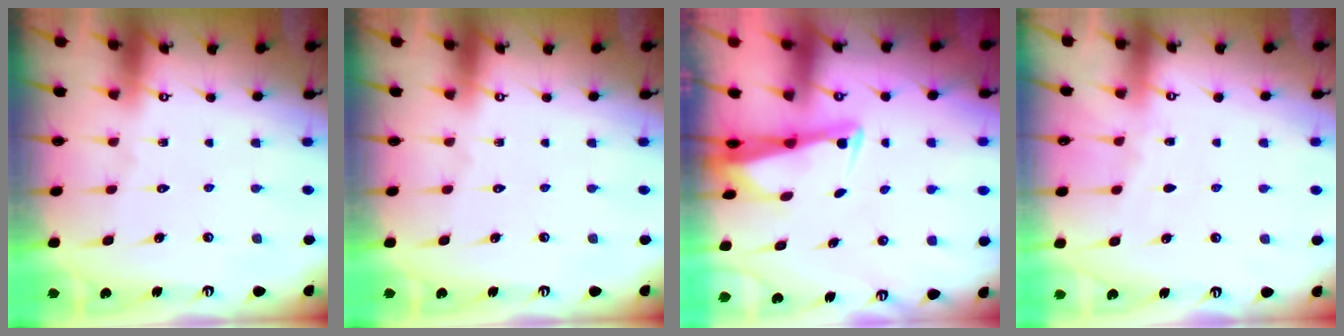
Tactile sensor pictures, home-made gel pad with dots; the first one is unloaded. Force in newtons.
{"total": 0.0}
{"total": 2.4, "press": 2.4, "slide": 0.5}
{"total": 2.7, "press": 2.7, "slide": 0.4}